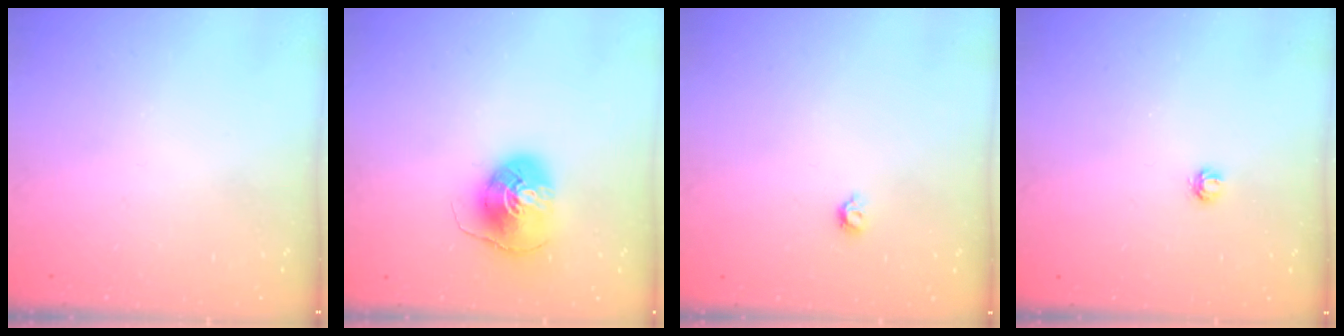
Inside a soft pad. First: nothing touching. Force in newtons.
{"total": 8.2, "press": 8.1, "slide": 0.8}
{"total": 3.6, "press": 3.6, "slide": 0.7}
{"total": 3.6, "press": 3.6, "slide": 0.3}